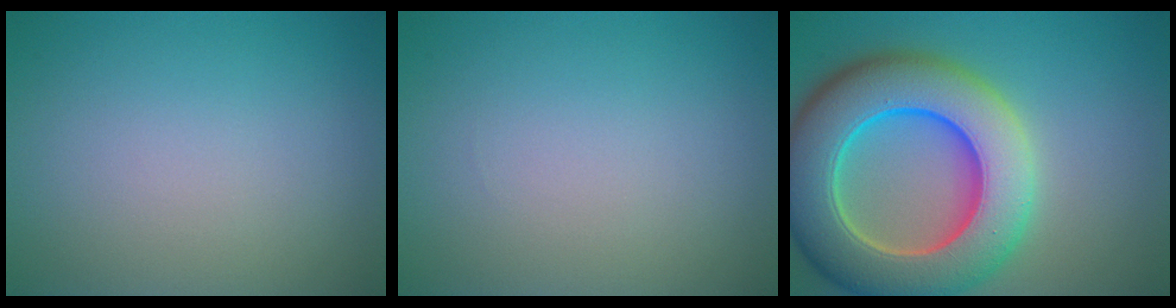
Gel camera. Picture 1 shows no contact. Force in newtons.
{"total": 0.0}
{"total": 12.8, "press": 12.8, "slide": 0.6}